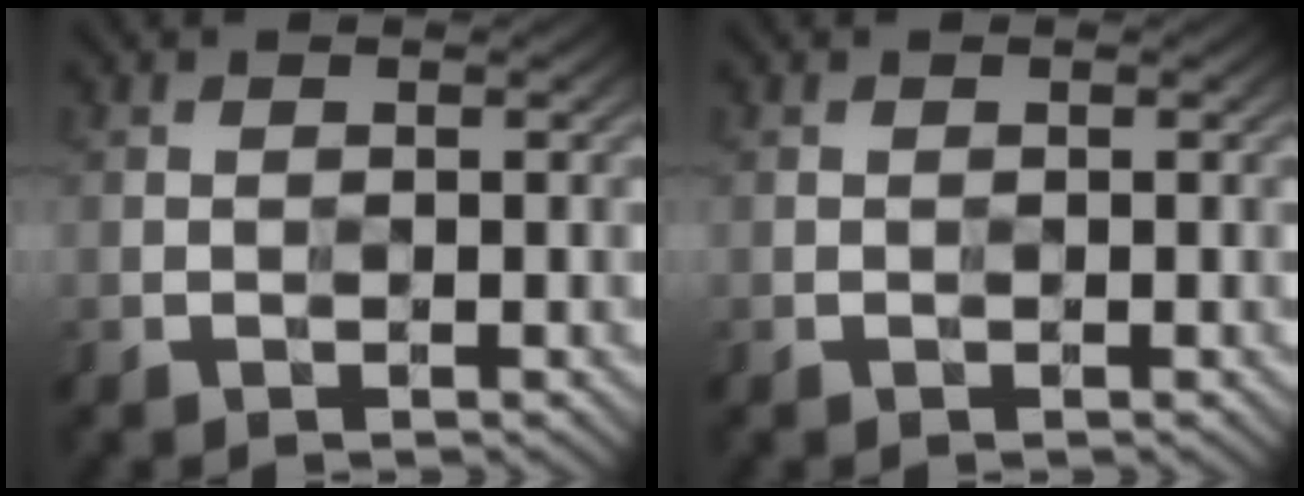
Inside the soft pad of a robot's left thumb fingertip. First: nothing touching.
{"total": 0.0}